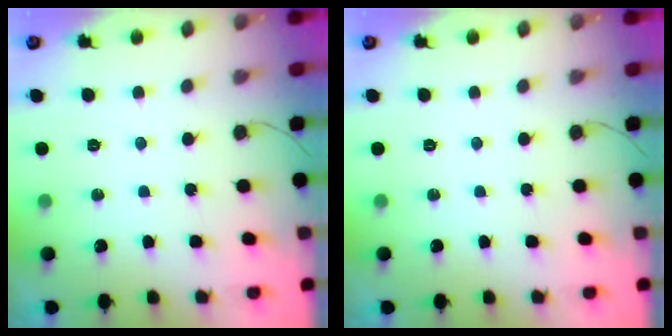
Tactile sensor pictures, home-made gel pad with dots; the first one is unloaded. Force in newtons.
{"total": 0.0}